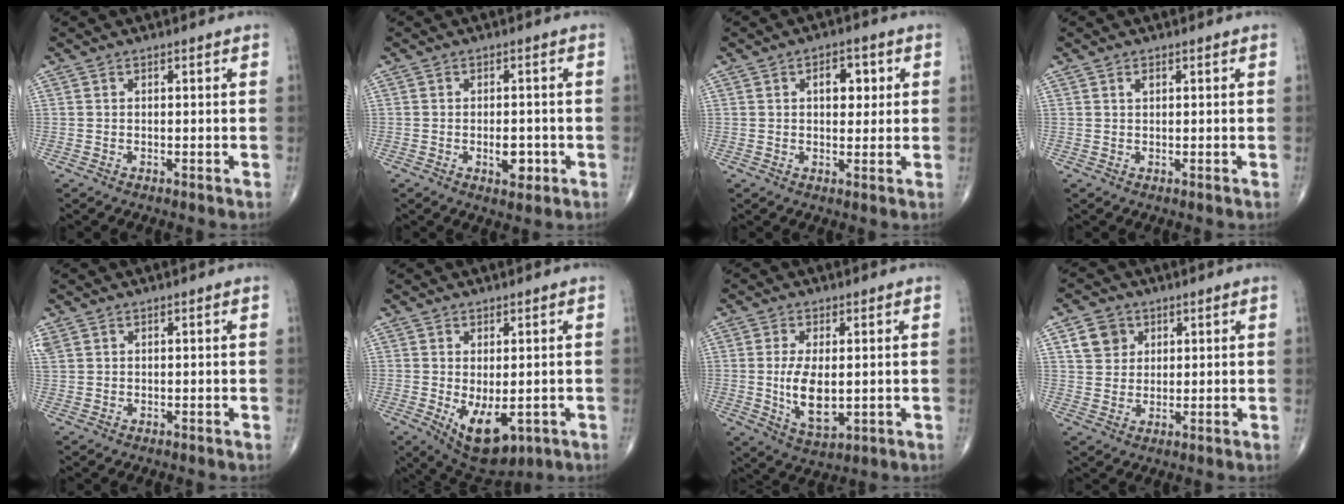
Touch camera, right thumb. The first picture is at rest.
{"total": 4.3, "force": [-1.3, 2.4, 3.4], "torque": [-0.037, 0.001, -0.014]}
{"total": 5.5, "force": [1.4, 3.4, 4.0], "torque": [-0.030, -0.001, 0.017]}
{"total": 1.0, "force": [0.4, 0.6, 0.6], "torque": [-0.008, 0.000, 0.007]}
{"total": 2.4, "force": [1.2, 1.7, 1.1], "torque": [-0.040, 0.014, 0.034]}
{"total": 9.5, "force": [-2.2, 4.9, 7.9], "torque": [-0.110, -0.010, -0.011]}
{"total": 8.9, "force": [-0.1, 4.3, 7.8], "torque": [-0.138, -0.019, 0.011]}
{"total": 5.8, "force": [2.4, 4.9, 1.9], "torque": [-0.012, -0.008, 0.044]}